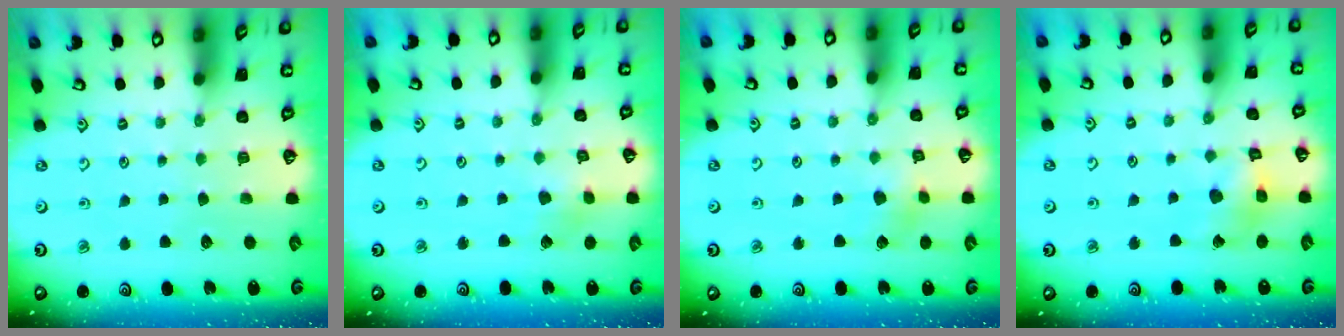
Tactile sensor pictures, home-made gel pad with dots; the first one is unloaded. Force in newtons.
{"total": 2.6, "press": 2.5, "slide": 0.4}
{"total": 3.4, "press": 3.4, "slide": 0.6}
{"total": 8.4, "press": 8.4, "slide": 0.9}